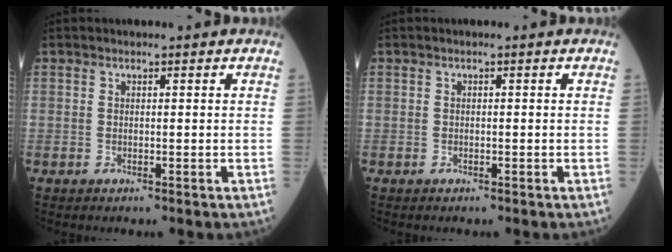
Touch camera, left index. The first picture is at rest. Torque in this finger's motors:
{"motor_torque": [-0.07, 0.07, 0.00, 0.00]}